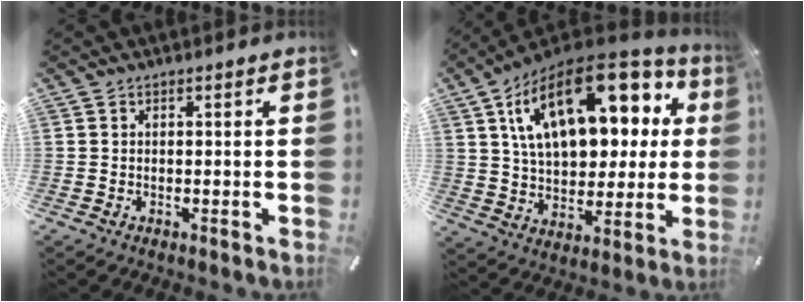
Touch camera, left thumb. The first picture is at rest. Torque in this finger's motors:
{"motor_torque": [2.59, 2.35, 2.67, -0.10, 0.36]}